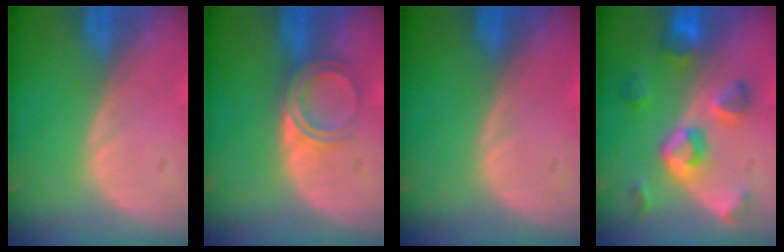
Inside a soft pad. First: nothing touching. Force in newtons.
{"total": 4.7, "press": 4.2, "slide": 2.1}
{"total": 0.0}
{"total": 7.4, "press": 7.4, "slide": 0.4}